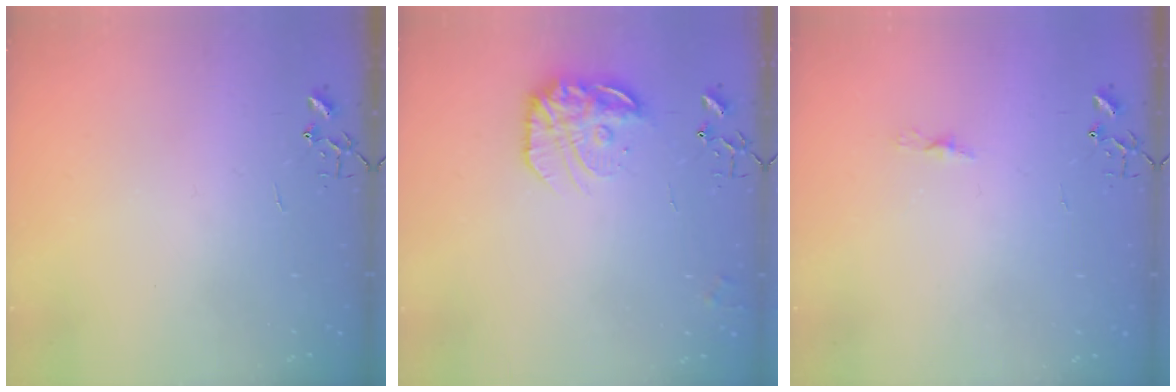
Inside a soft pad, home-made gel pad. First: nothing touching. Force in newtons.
{"total": 16.0, "press": 15.9, "slide": 1.3}
{"total": 3.8, "press": 3.7, "slide": 0.3}